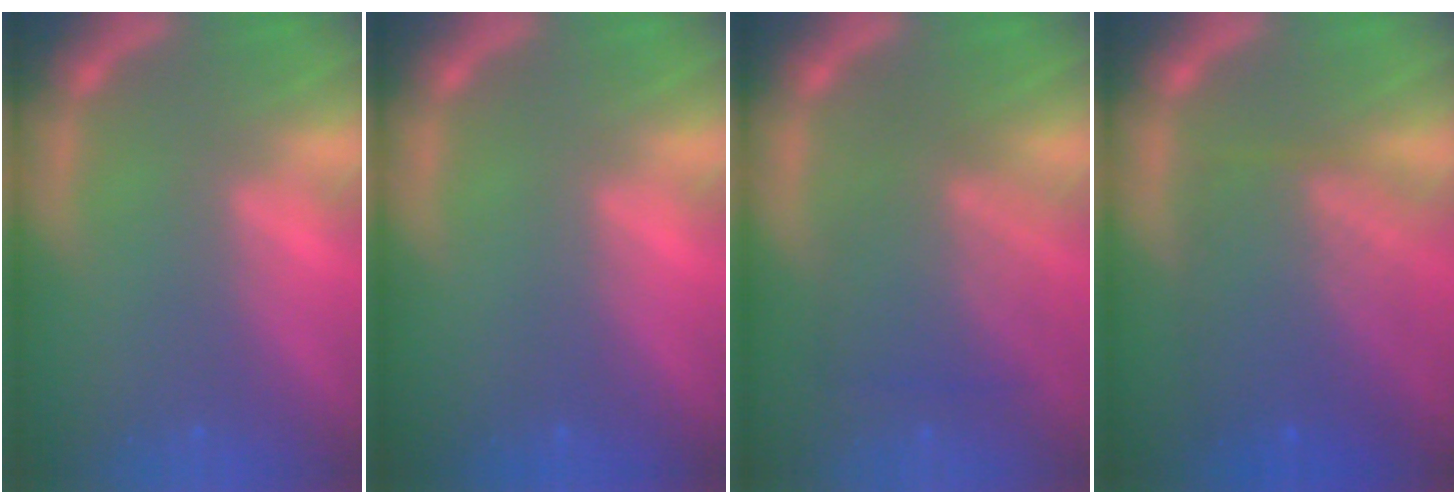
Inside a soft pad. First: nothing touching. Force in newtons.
{"total": 0.0}
{"total": 6.0}
{"total": 8.0}